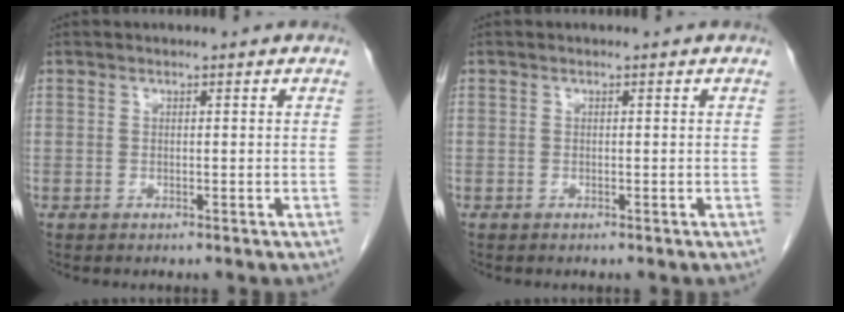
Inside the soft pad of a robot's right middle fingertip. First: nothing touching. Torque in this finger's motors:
{"motor_torque": [1.02, -1.12, 0.27, 0.00]}